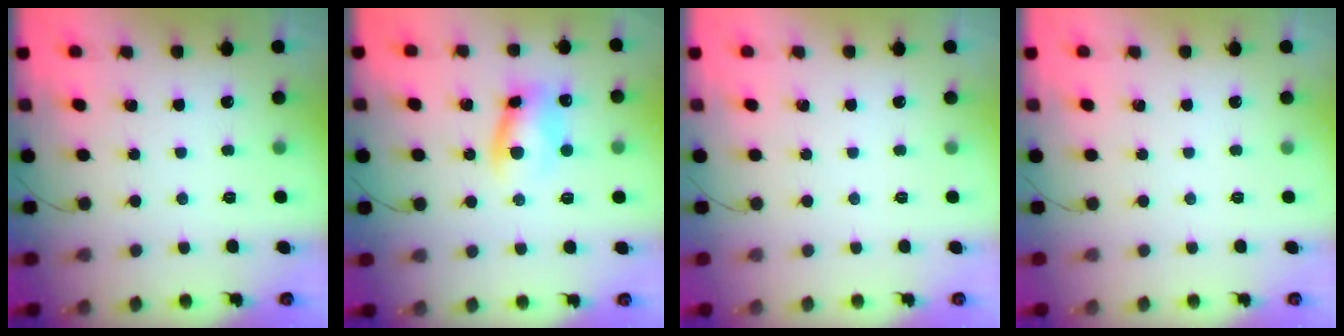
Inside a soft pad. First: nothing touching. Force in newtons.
{"total": 8.9, "press": 8.9, "slide": 0.8}
{"total": 0.0}
{"total": 0.0}